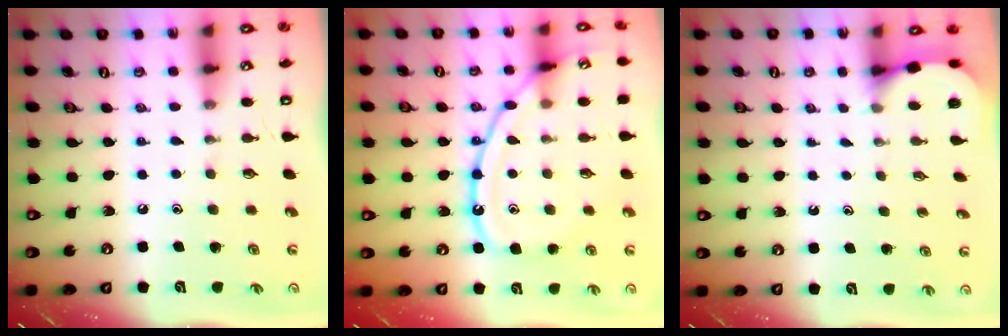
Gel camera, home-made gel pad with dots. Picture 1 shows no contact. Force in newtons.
{"total": 14.3, "press": 14.3, "slide": 1.3}
{"total": 2.6, "press": 2.6, "slide": 0.2}